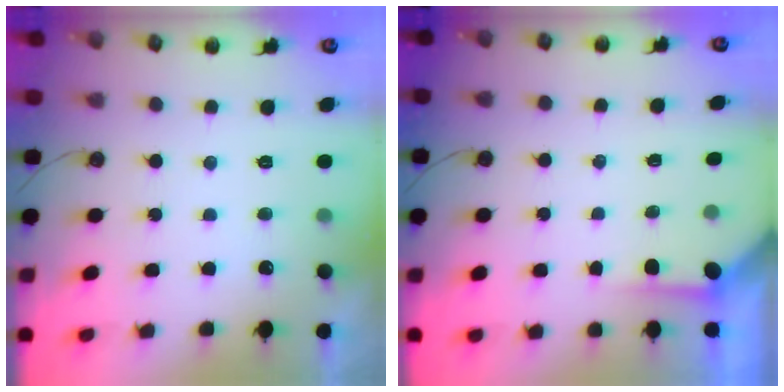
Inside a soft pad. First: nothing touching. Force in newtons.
{"total": 3.8, "press": 3.8, "slide": 0.4}